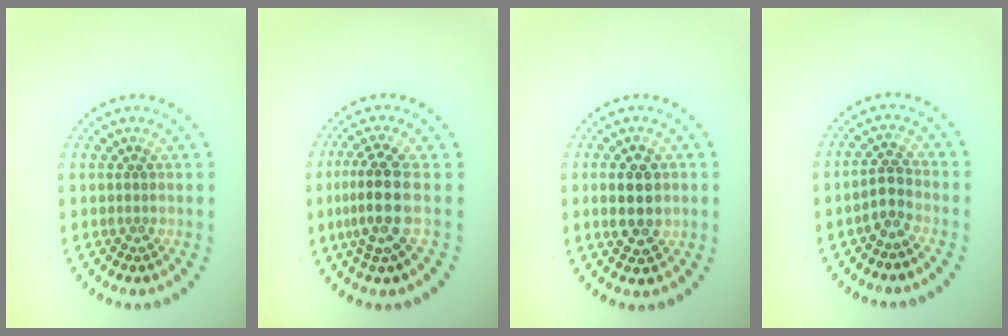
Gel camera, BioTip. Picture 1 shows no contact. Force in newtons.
{"total": 3.9, "press": 3.0, "slide": 2.4}
{"total": 3.4, "press": 3.4, "slide": 0.0}
{"total": 1.8, "press": 1.5, "slide": 1.0}